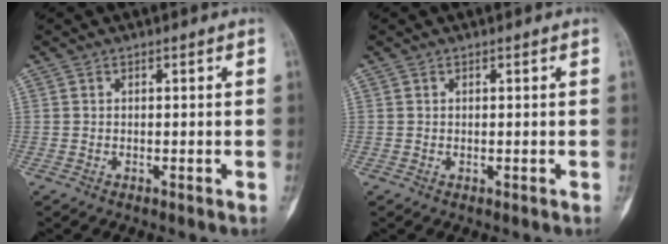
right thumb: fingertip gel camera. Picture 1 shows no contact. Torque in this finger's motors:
{"motor_torque": [-0.32, -0.65, -0.23, 0.20, 0.02]}